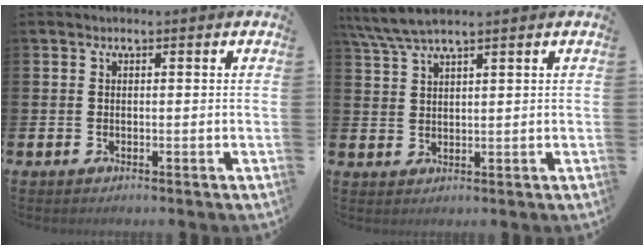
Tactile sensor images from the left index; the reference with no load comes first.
{"total": 4.5, "force": [3.9, 0.2, 2.3], "torque": [-0.057, -0.005, 0.071]}